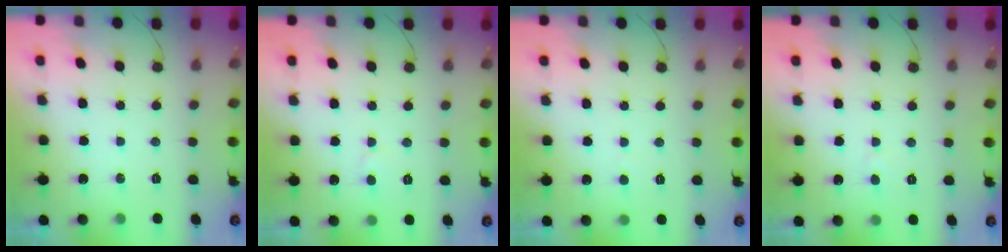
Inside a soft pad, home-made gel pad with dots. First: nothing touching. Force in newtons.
{"total": 3.2, "press": 3.2, "slide": 0.2}
{"total": 1.7, "press": 1.7, "slide": 0.1}
{"total": 2.0, "press": 2.0, "slide": 0.2}